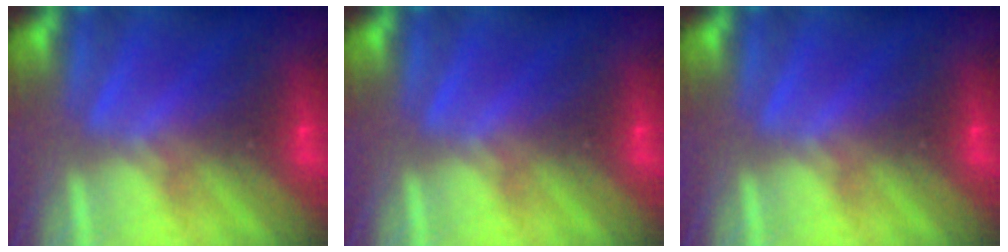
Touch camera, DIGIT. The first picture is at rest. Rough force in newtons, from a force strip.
{"total": 0.0}
{"total": 0.0}